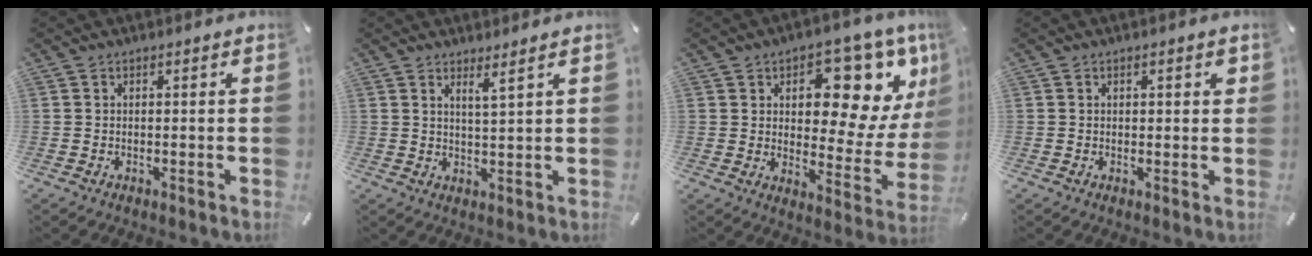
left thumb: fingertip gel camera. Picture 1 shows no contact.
{"total": 3.3, "force": [2.7, -0.6, 1.8], "torque": [-0.039, -0.014, 0.047]}
{"total": 15.2, "force": [8.5, 8.4, 9.4], "torque": [-0.100, -0.080, 0.138]}
{"total": 1.5, "force": [0.4, 0.8, 1.3], "torque": [-0.019, 0.003, 0.004]}